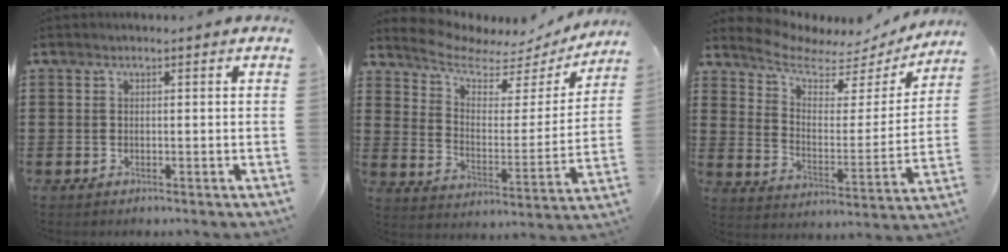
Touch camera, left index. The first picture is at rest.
{"total": 5.9, "force": [5.2, 2.0, 2.0], "torque": [-0.069, -0.034, 0.087]}
{"total": 6.0, "force": [5.3, 2.0, 1.8], "torque": [-0.068, -0.033, 0.089]}